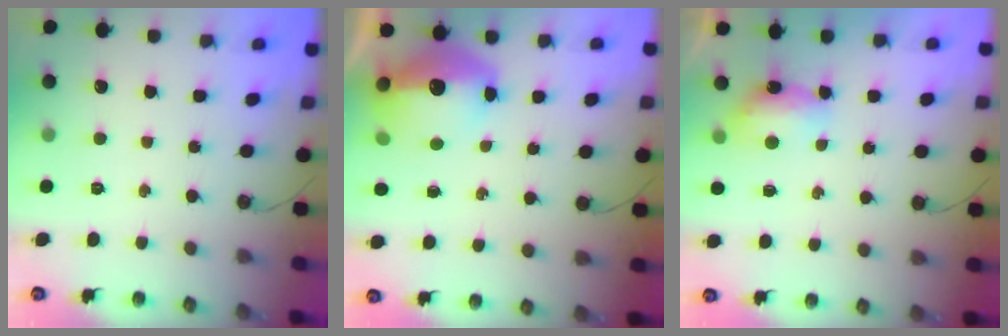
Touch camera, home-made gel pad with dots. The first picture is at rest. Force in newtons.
{"total": 15.0, "press": 14.9, "slide": 1.2}
{"total": 6.0, "press": 5.9, "slide": 0.7}